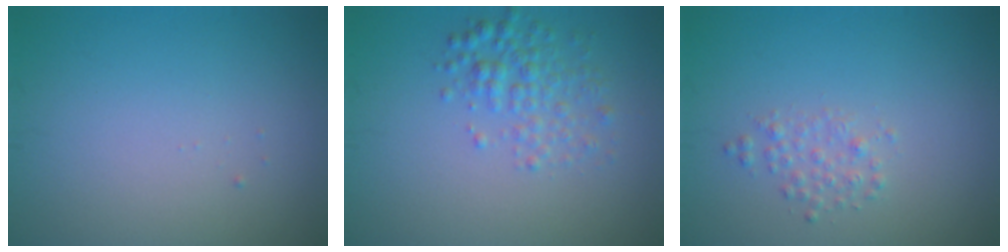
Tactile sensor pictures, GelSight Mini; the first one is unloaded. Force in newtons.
{"total": 2.7, "press": 2.7, "slide": 0.1}
{"total": 1.4, "press": 1.4, "slide": 0.0}